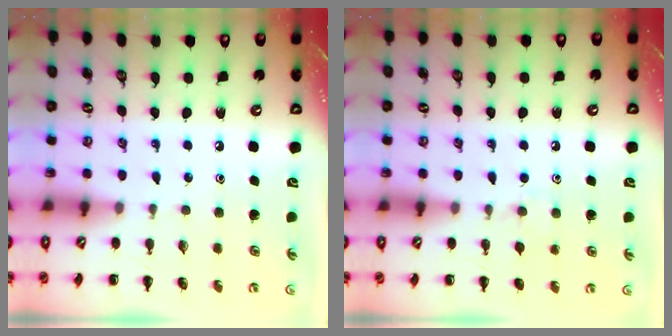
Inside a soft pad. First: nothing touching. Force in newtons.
{"total": 5.4, "press": 5.1, "slide": 1.7}